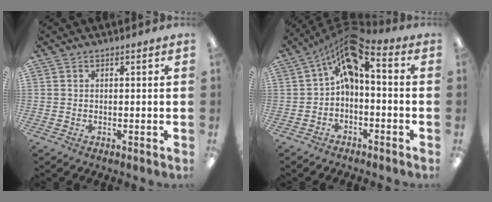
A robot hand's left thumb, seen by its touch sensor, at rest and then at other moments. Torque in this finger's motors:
{"motor_torque": [-0.36, 1.02, 0.14, -0.14, 0.36]}